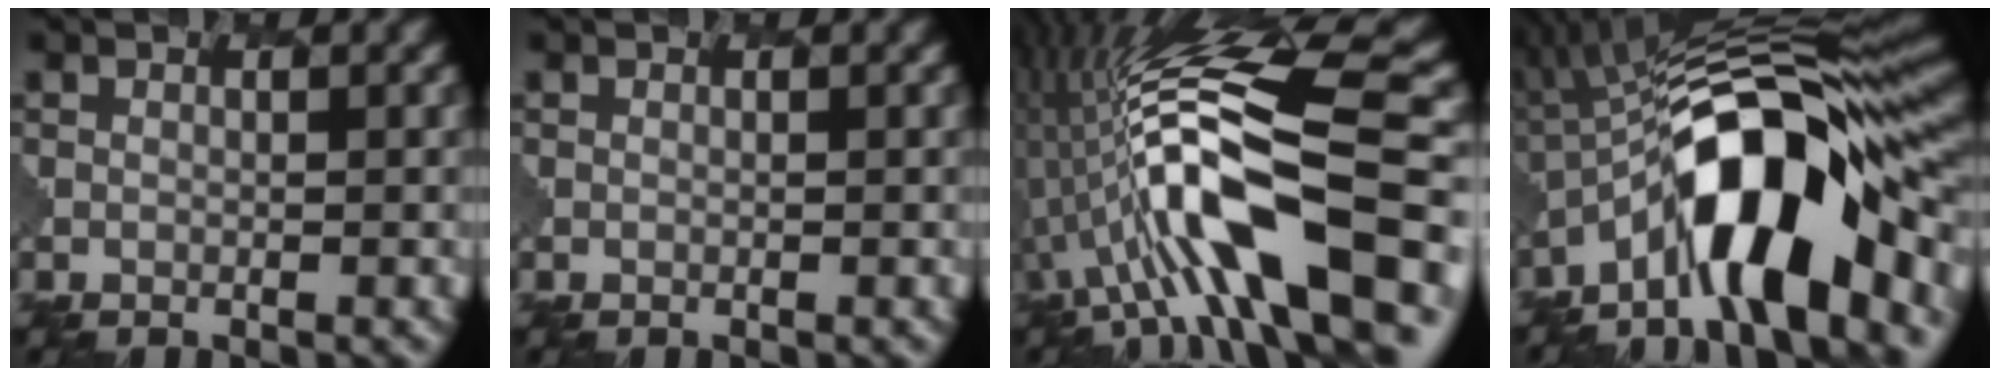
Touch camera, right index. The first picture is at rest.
{"total": 0.0}
{"total": 13.2, "force": [-3.6, 4.3, 11.9], "torque": [-0.209, 0.022, -0.068]}
{"total": 11.9, "force": [-4.5, 3.4, 10.4], "torque": [-0.161, 0.024, -0.088]}